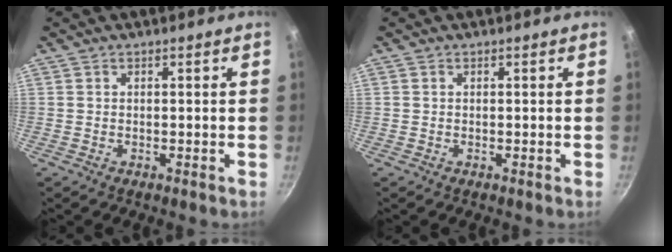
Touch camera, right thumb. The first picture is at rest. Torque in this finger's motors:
{"motor_torque": [-0.04, -0.23, -0.30, 0.15, 0.00]}